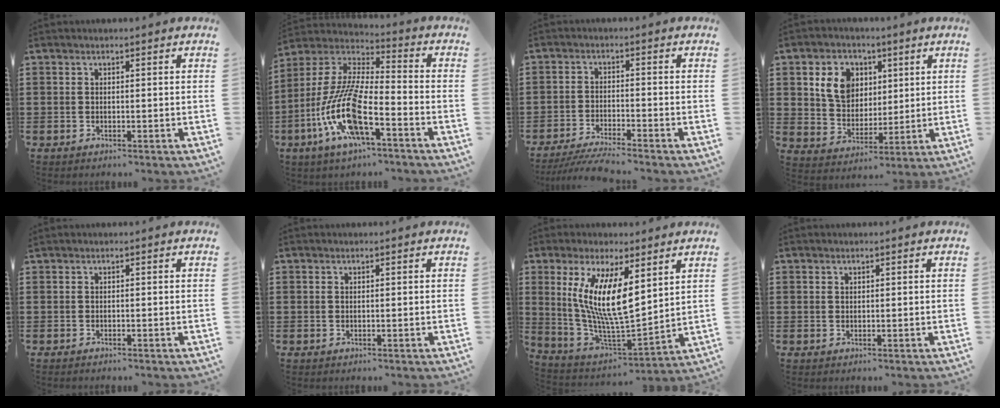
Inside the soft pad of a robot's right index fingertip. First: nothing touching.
{"total": 13.5, "force": [-7.1, 3.2, 11.0], "torque": [-0.258, -0.016, -0.148]}
{"total": 4.0, "force": [-3.8, -0.3, 1.1], "torque": [-0.026, -0.010, -0.078]}
{"total": 7.9, "force": [2.9, 6.5, 3.4], "torque": [-0.080, 0.016, 0.051]}
{"total": 0.0}
{"total": 0.0}
{"total": 11.5, "force": [3.9, 3.1, 10.3], "torque": [-0.222, -0.028, 0.071]}
{"total": 0.6, "force": [0.4, 0.4, 0.1], "torque": [-0.003, 0.001, 0.009]}